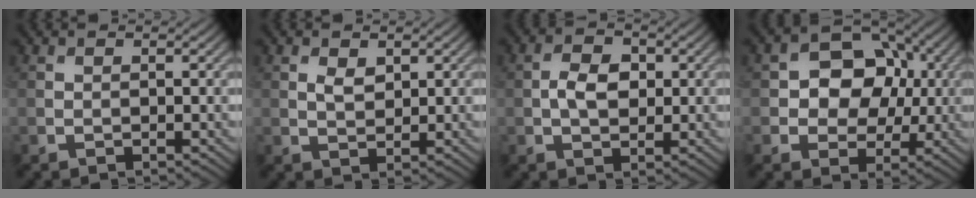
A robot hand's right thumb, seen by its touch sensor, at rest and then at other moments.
{"total": 2.0, "force": [0.9, 1.2, 1.4], "torque": [-0.030, -0.004, 0.019]}
{"total": 3.9, "force": [0.2, 2.6, 3.0], "torque": [-0.062, 0.002, -0.001]}
{"total": 9.1, "force": [1.0, 7.3, 5.3], "torque": [-0.085, 0.011, -0.002]}